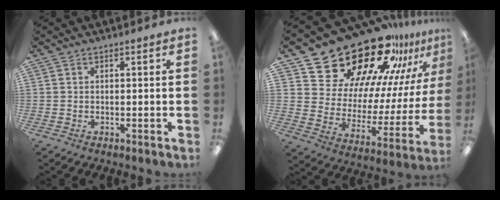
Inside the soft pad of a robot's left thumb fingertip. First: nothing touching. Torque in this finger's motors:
{"motor_torque": [1.97, 1.99, 1.51, -1.26, 0.10]}